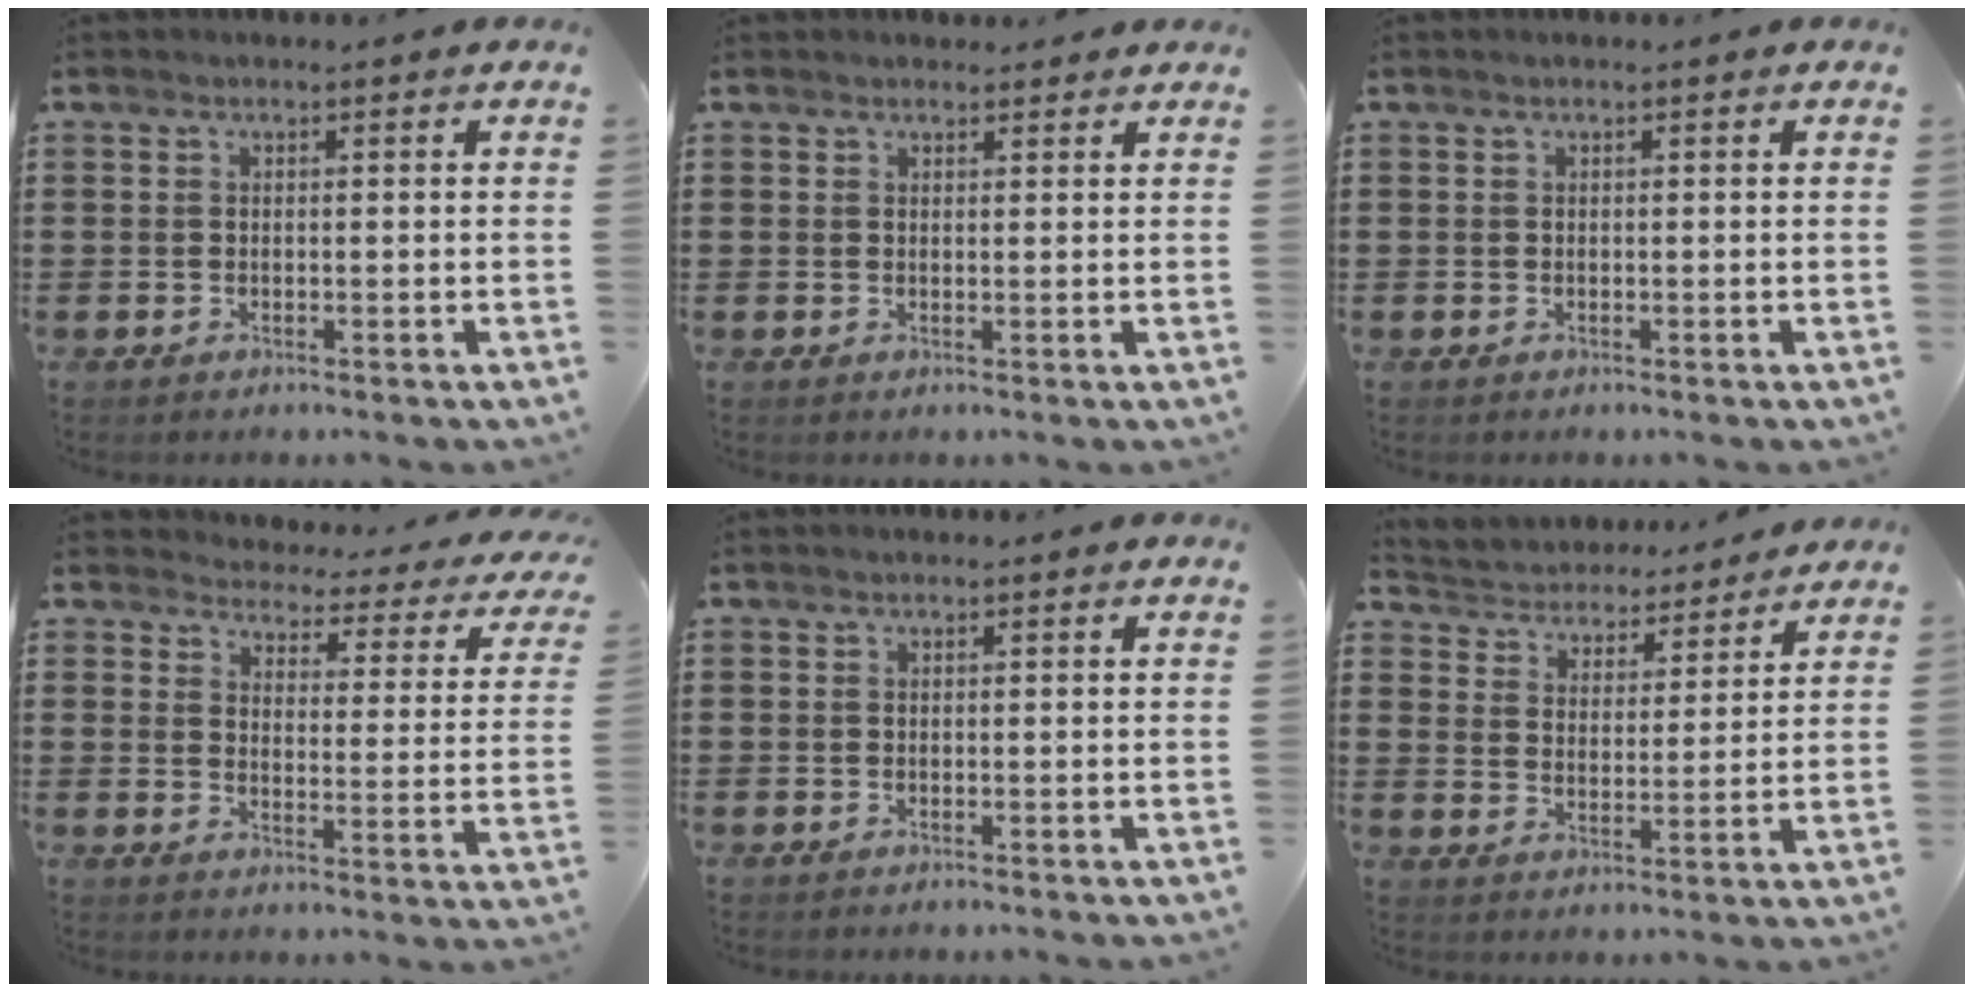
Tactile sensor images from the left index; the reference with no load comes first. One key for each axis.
{"total": 1.4, "fx": 1.3, "fy": 0.4, "fz": 0.2, "tx": -0.005, "ty": 0.004, "tz": 0.026}
{"total": 0.0}
{"total": 2.9, "fx": 2.9, "fy": 0.5, "fz": 0.4, "tx": -0.031, "ty": -0.025, "tz": 0.042}
{"total": 0.0}
{"total": 4.2, "fx": 4.1, "fy": 0.4, "fz": -0.6, "tx": -0.016, "ty": -0.032, "tz": 0.068}